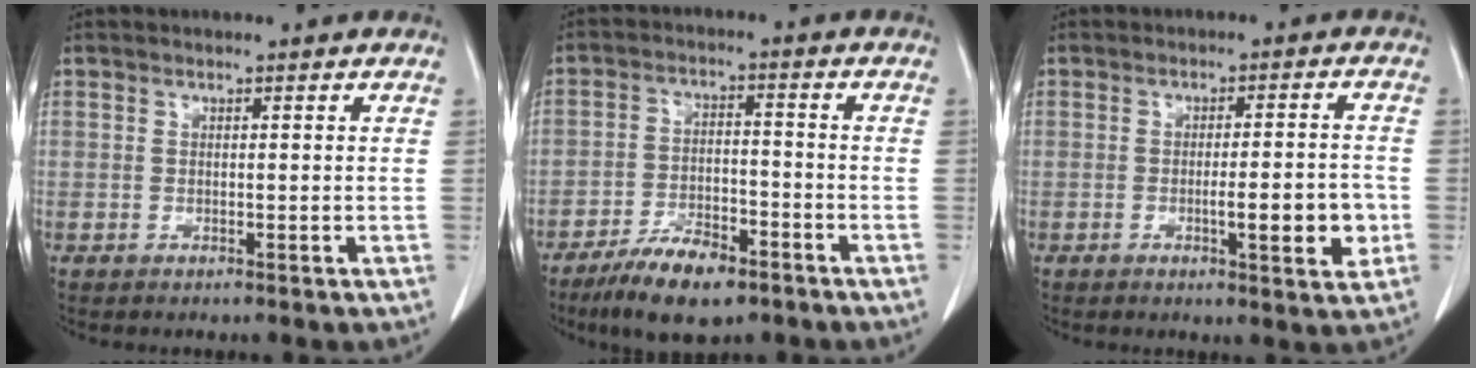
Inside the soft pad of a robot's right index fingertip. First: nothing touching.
{"total": 9.5, "force": [-6.6, 3.2, 6.0], "torque": [-0.107, -0.008, -0.113]}
{"total": 6.6, "force": [-1.7, 1.4, 6.2], "torque": [-0.085, -0.001, -0.018]}